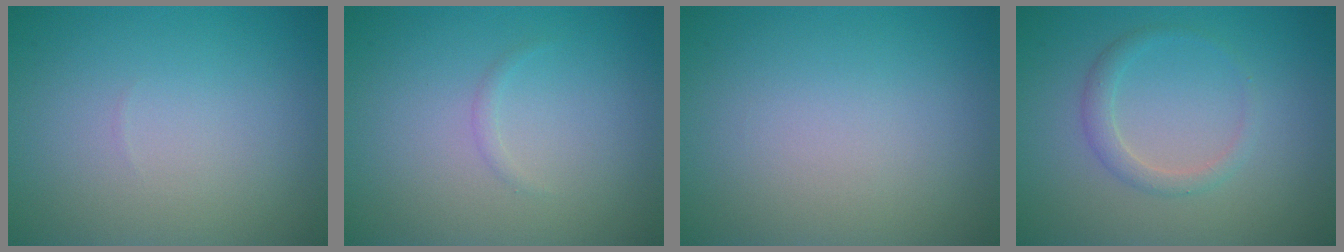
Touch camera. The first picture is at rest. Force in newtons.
{"total": 0.5, "press": 0.5, "slide": 0.0}
{"total": 0.0}
{"total": 1.6, "press": 1.6, "slide": 0.1}